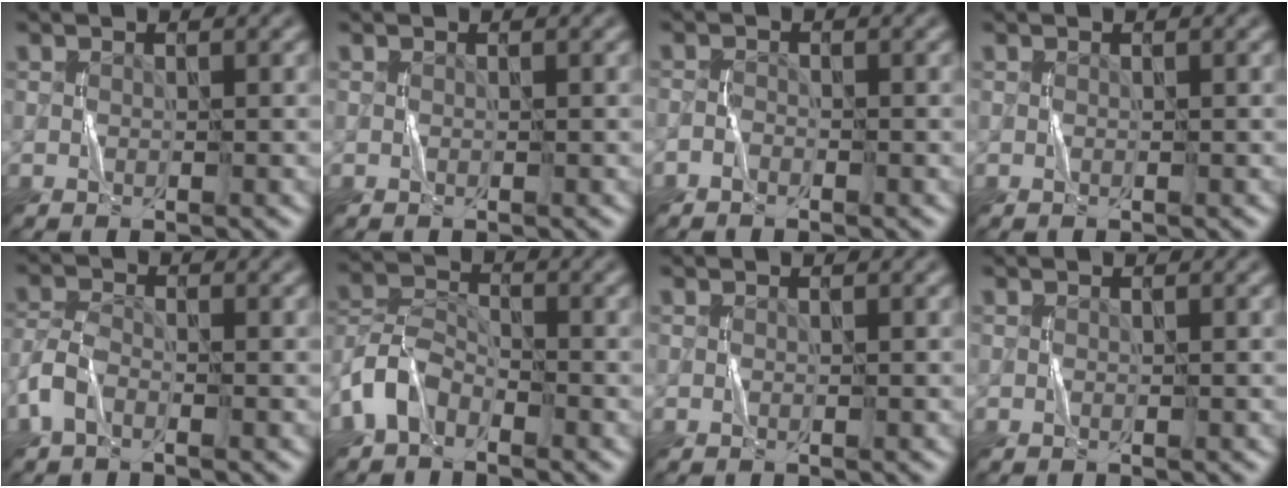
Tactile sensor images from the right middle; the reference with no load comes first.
{"total": 0.0}
{"total": 0.7, "force": [-0.6, 0.3, 0.2], "torque": [-0.003, 0.002, -0.016]}
{"total": 0.0}
{"total": 2.6, "force": [-1.5, 1.4, 1.6], "torque": [-0.038, 0.004, -0.041]}
{"total": 4.3, "force": [-2.7, 2.6, 2.2], "torque": [-0.052, 0.005, -0.067]}
{"total": 0.0}
{"total": 0.0}